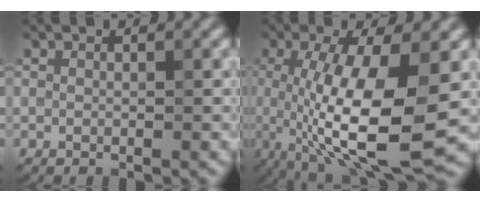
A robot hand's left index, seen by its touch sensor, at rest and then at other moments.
{"total": 11.3, "force": [-1.1, 3.2, 10.7], "torque": [-0.188, -0.021, -0.015]}